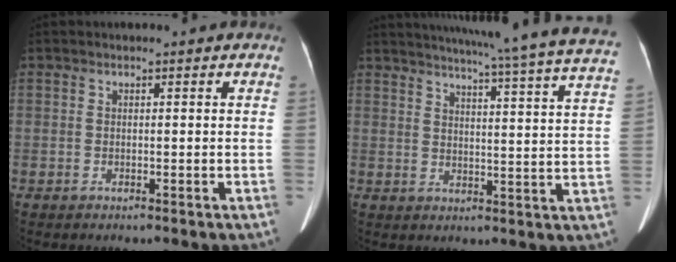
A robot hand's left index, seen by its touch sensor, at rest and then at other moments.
{"total": 26.1, "force": [23.1, -0.9, 12.1], "torque": [-0.188, -0.062, 0.273]}